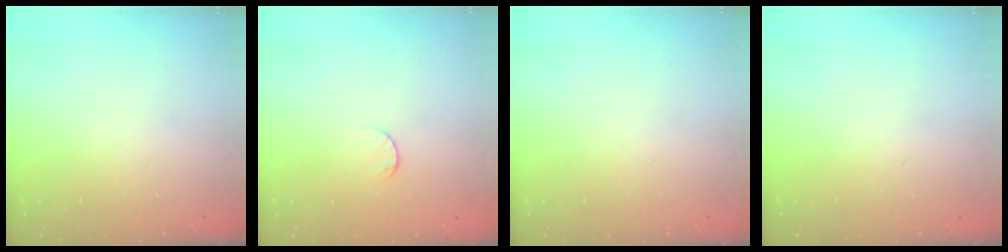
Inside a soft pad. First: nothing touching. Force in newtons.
{"total": 6.1, "press": 6.1, "slide": 0.5}
{"total": 0.0}
{"total": 0.0}